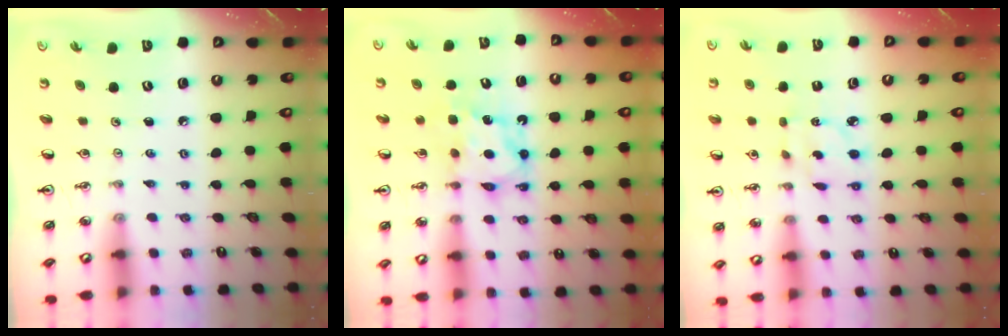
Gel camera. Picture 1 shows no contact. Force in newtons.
{"total": 6.7, "press": 6.7, "slide": 0.5}
{"total": 3.6, "press": 3.6, "slide": 0.1}